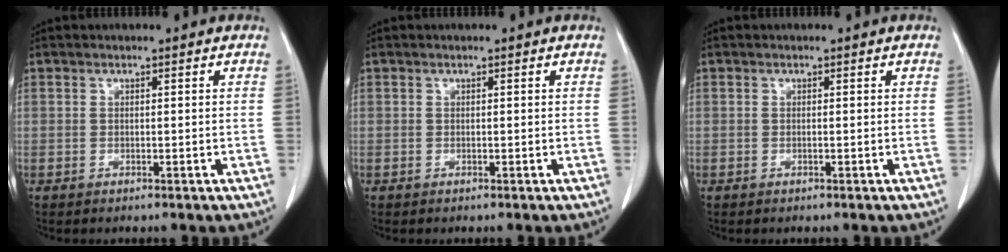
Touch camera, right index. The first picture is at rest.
{"total": 0.0}
{"total": 0.0}